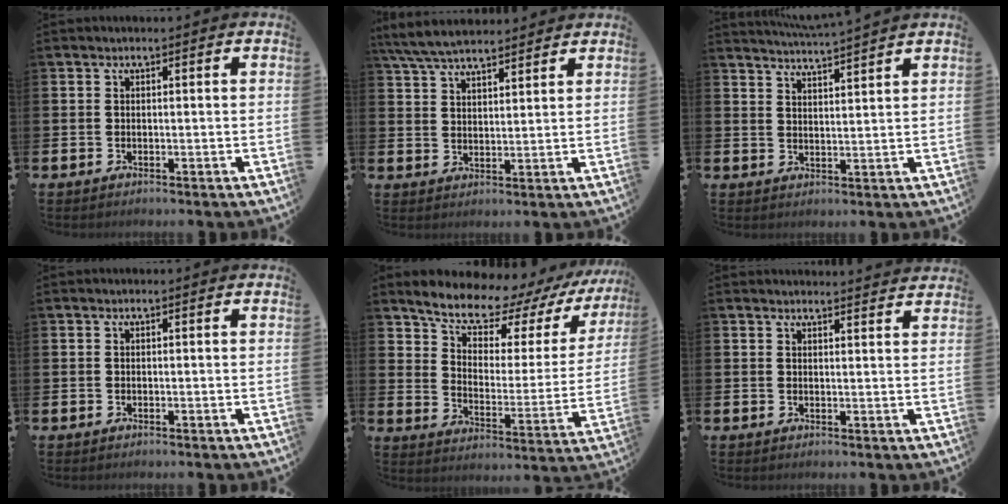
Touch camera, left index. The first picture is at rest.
{"total": 6.0, "force": [5.7, 1.0, 1.6], "torque": [-0.054, -0.020, 0.105]}
{"total": 4.3, "force": [4.3, -0.8, 0.3], "torque": [-0.021, -0.026, 0.076]}
{"total": 0.0}
{"total": 9.9, "force": [8.7, 3.1, 3.5], "torque": [-0.096, -0.061, 0.148]}
{"total": 2.2, "force": [2.2, -0.2, -0.2], "torque": [0.013, -0.018, 0.038]}